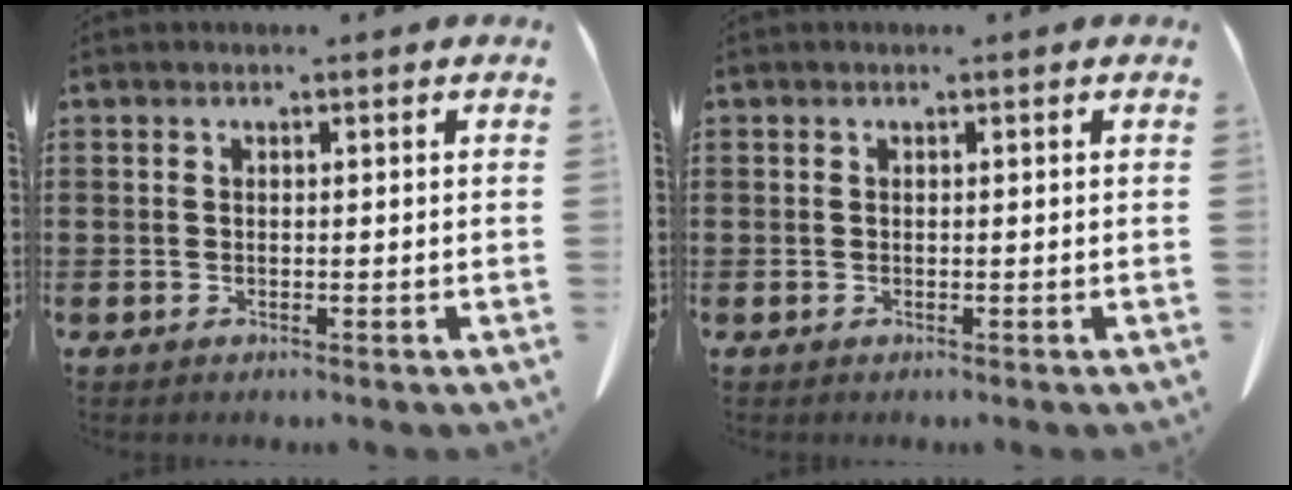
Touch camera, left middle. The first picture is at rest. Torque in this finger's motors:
{"motor_torque": [0.07, 0.07, 0.00, 0.00]}